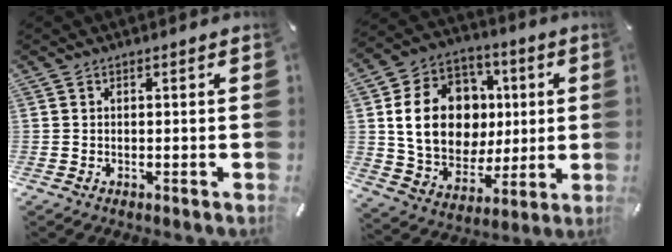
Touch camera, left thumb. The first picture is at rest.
{"total": 18.8, "force": [2.6, 15.5, 10.3], "torque": [-0.182, 0.004, 0.059]}